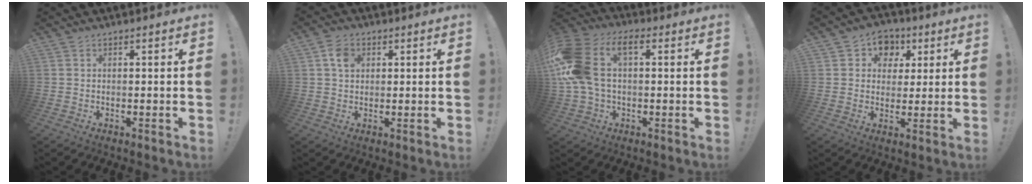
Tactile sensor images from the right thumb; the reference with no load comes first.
{"total": 5.5, "force": [1.9, 4.4, 2.7], "torque": [-0.038, 0.002, 0.033]}
{"total": 16.3, "force": [2.5, 10.3, 12.3], "torque": [-0.254, 0.008, 0.043]}
{"total": 7.8, "force": [2.0, 7.2, 2.1], "torque": [-0.026, -0.004, 0.043]}